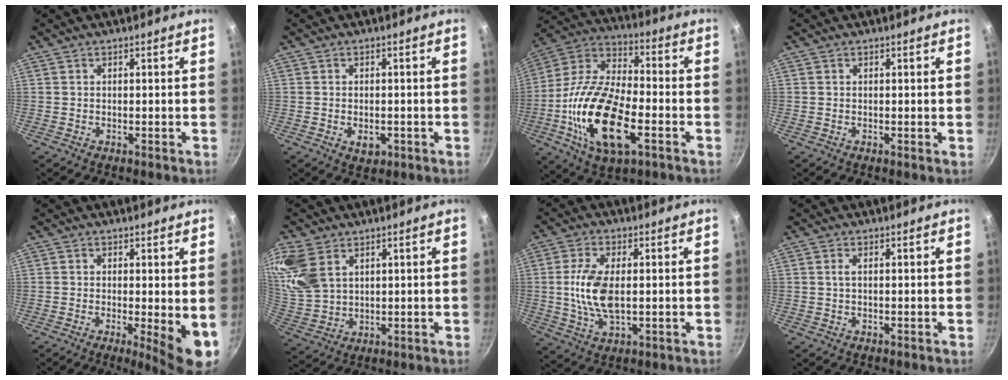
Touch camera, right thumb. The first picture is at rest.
{"total": 3.1, "force": [-0.9, 2.0, 2.1], "torque": [-0.027, 0.002, -0.010]}
{"total": 22.4, "force": [-6.2, 10.6, 18.8], "torque": [-0.356, 0.025, -0.126]}
{"total": 0.0}
{"total": 7.3, "force": [-0.6, 1.7, 7.0], "torque": [-0.088, -0.016, -0.005]}
{"total": 12.3, "force": [5.9, 8.1, 7.1], "torque": [-0.150, -0.011, 0.131]}
{"total": 9.5, "force": [0.3, 4.6, 8.3], "torque": [-0.167, -0.002, 0.006]}
{"total": 0.9, "force": [0.1, 0.2, 0.8], "torque": [-0.018, 0.002, 0.002]}